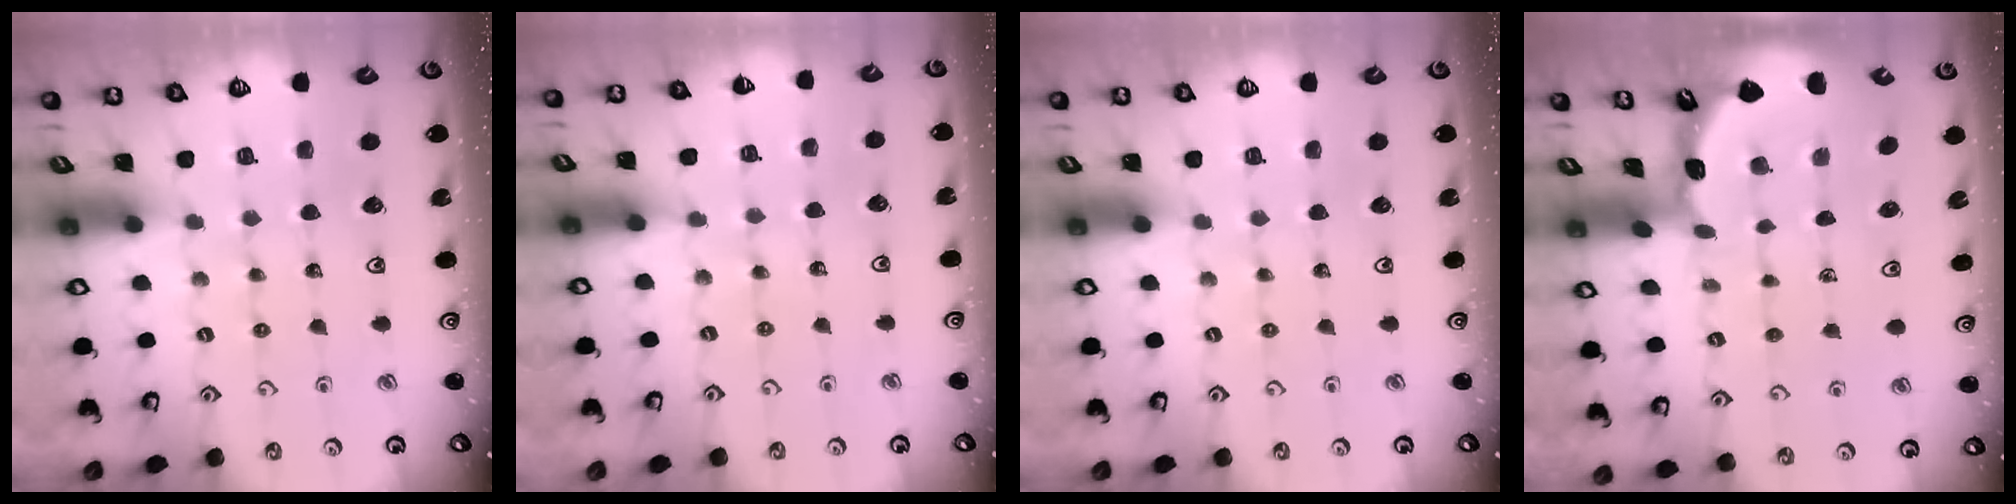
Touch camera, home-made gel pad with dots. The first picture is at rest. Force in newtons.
{"total": 3.2, "press": 3.1, "slide": 0.4}
{"total": 0.0}
{"total": 1.7, "press": 1.6, "slide": 0.1}